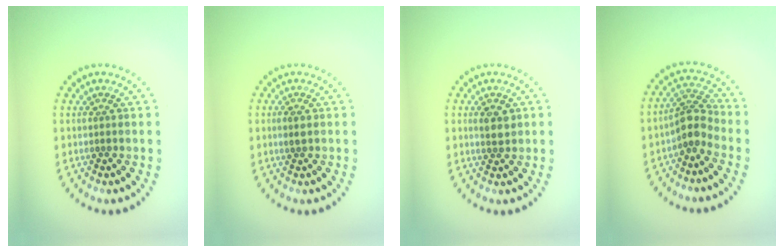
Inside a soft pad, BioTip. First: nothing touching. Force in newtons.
{"total": 1.2, "press": 1.1, "slide": 0.2}
{"total": 1.7, "press": 1.7, "slide": 0.5}
{"total": 3.0, "press": 2.2, "slide": 1.9}